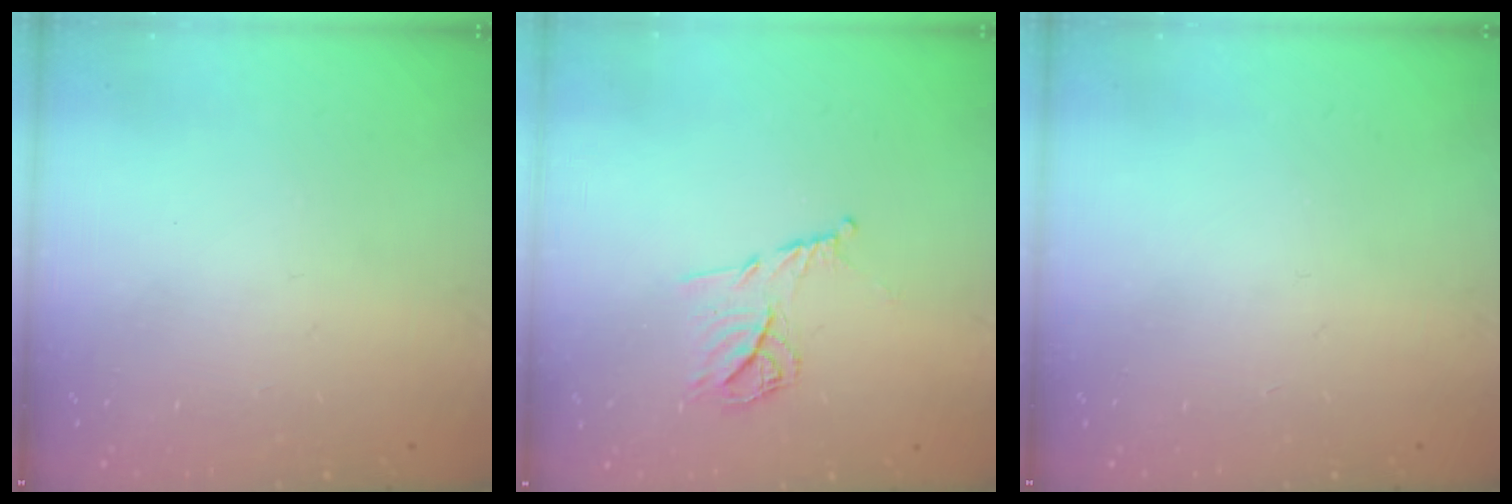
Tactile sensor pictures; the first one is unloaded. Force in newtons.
{"total": 9.8, "press": 9.8, "slide": 0.6}
{"total": 0.0}